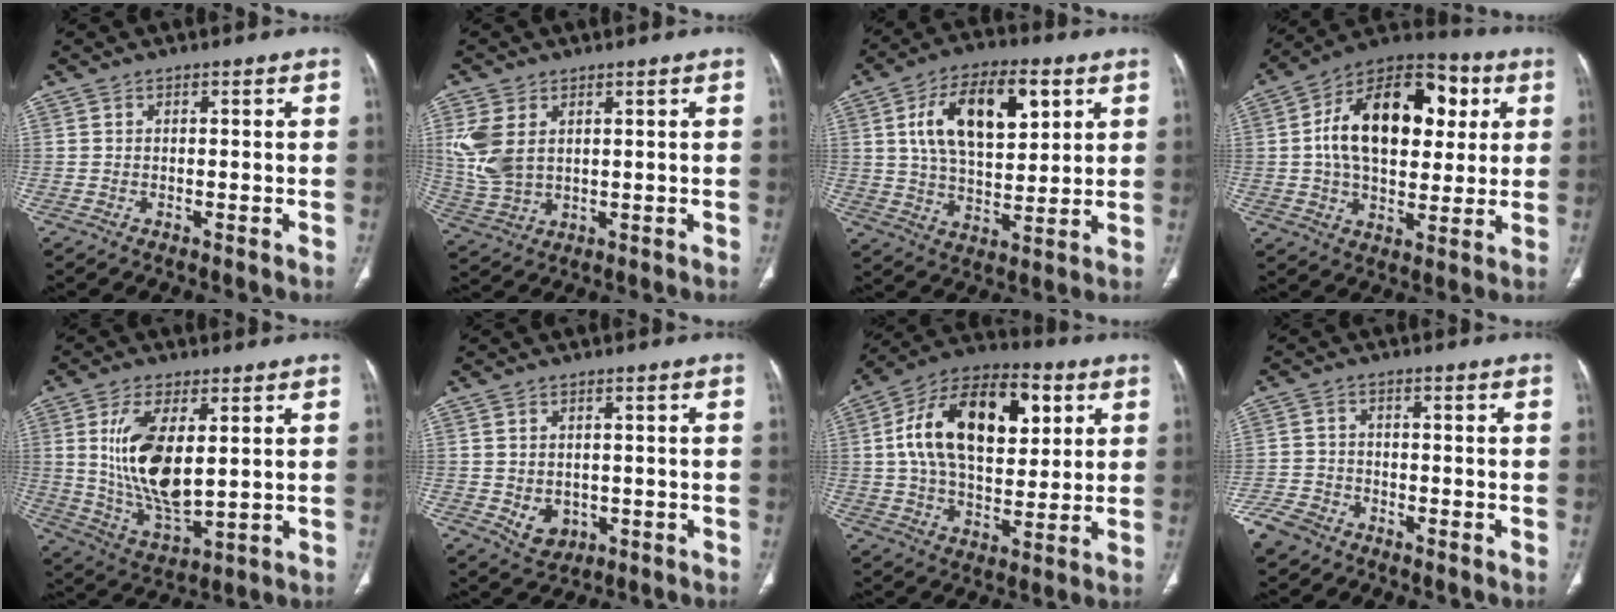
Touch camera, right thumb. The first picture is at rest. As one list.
[{"total": 8.8, "force": [2.5, 5.7, 6.2], "torque": [-0.142, -0.007, 0.064]}, {"total": 17.5, "force": [6.0, 9.0, 13.8], "torque": [-0.211, -0.008, 0.106]}, {"total": 22.7, "force": [4.3, 13.9, 17.5], "torque": [-0.252, 0.016, 0.062]}, {"total": 15.0, "force": [2.9, 6.9, 13.0], "torque": [-0.247, -0.025, 0.070]}, {"total": 5.0, "force": [-0.9, 4.1, 2.7], "torque": [-0.029, 0.002, 0.003]}, {"total": 23.0, "force": [5.9, 13.1, 17.9], "torque": [-0.278, 0.005, 0.091]}, {"total": 6.5, "force": [-4.5, 4.2, 2.2], "torque": [-0.051, 0.013, -0.088]}]